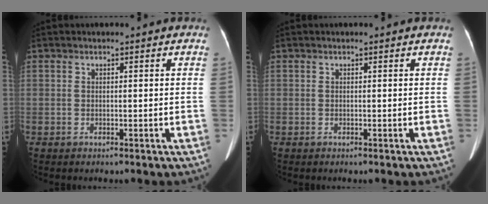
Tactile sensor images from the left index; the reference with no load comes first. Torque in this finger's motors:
{"motor_torque": [0.06, 0.12, 0.00, 0.00]}